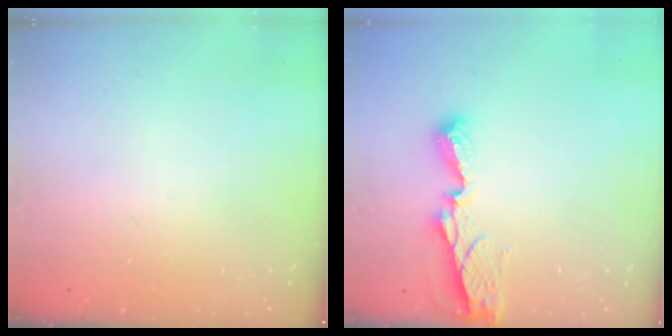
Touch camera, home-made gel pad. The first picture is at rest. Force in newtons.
{"total": 7.1, "press": 7.1, "slide": 0.2}